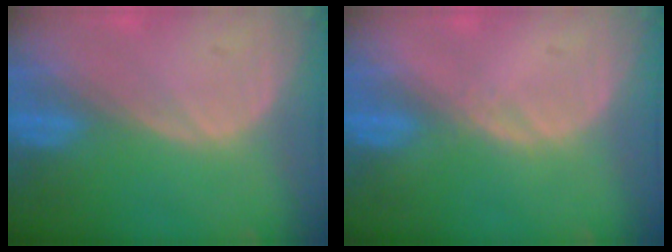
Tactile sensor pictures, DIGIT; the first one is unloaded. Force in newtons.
{"total": 0.8, "press": 0.6, "slide": 0.5}